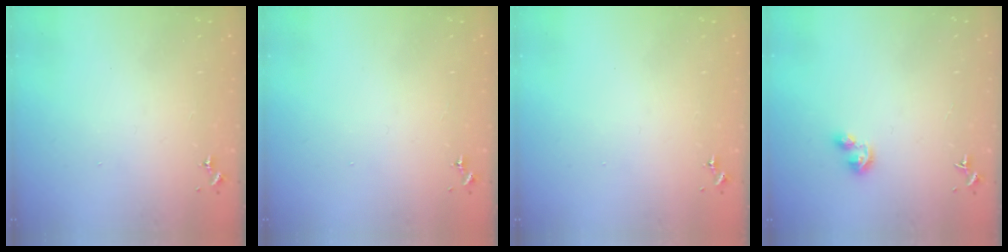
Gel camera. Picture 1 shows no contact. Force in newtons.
{"total": 0.0}
{"total": 0.0}
{"total": 5.1, "press": 5.1, "slide": 0.6}